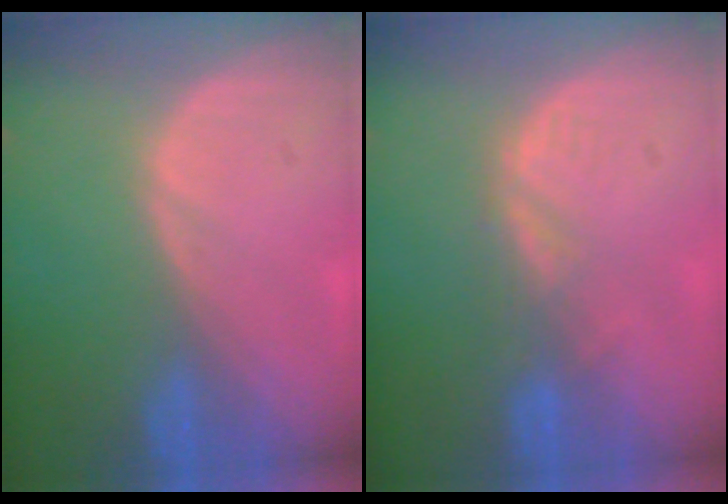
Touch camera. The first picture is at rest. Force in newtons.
{"total": 2.8, "press": 2.2, "slide": 1.7}